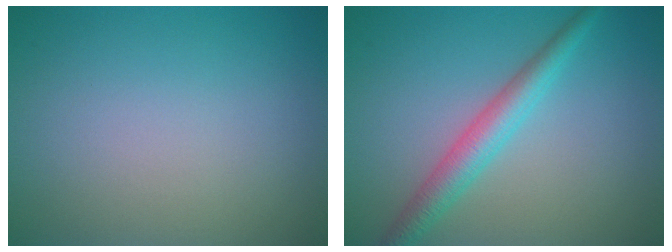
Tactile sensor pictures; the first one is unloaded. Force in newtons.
{"total": 3.5, "press": 3.5, "slide": 0.1}